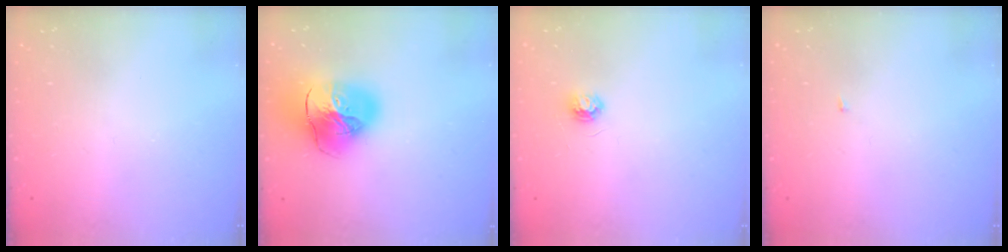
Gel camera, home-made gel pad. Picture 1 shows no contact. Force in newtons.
{"total": 20.3, "press": 20.2, "slide": 2.2}
{"total": 3.7, "press": 3.7, "slide": 0.5}
{"total": 1.8, "press": 1.8, "slide": 0.2}